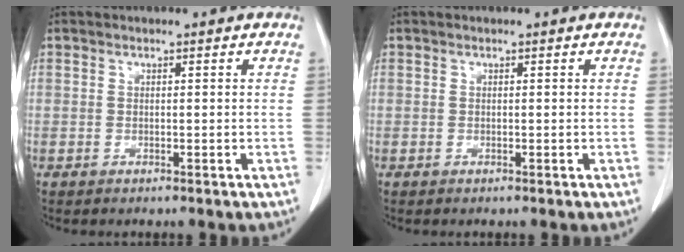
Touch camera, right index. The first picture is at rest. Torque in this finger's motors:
{"motor_torque": [-0.03, 0.01, 0.06, 0.01]}